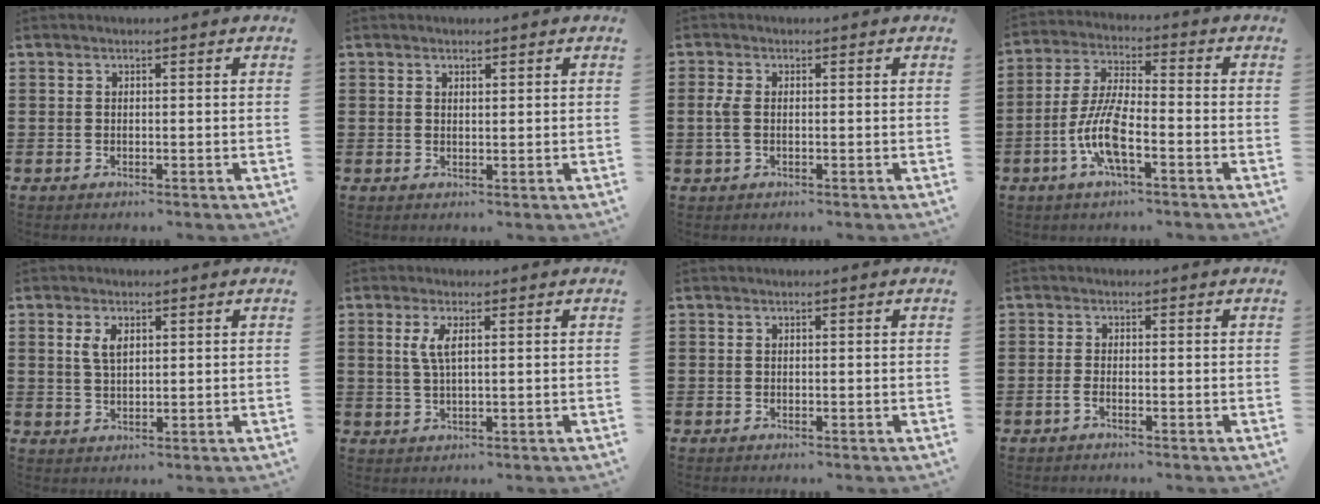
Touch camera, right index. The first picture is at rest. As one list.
[{"total": 0.9, "force": [0.8, 0.3, 0.3], "torque": [-0.006, 0.003, 0.016]}, {"total": 2.6, "force": [-0.3, 1.2, 2.3], "torque": [-0.068, -0.006, -0.013]}, {"total": 8.6, "force": [-3.4, 2.2, 7.5], "torque": [-0.179, -0.013, -0.072]}, {"total": 3.2, "force": [1.2, 1.6, 2.5], "torque": [-0.055, 0.006, 0.020]}, {"total": 3.1, "force": [0.9, 0.7, 2.9], "torque": [-0.061, 0.004, 0.014]}, {"total": 0.0}, {"total": 1.2, "force": [-0.8, 0.0, 0.8], "torque": [-0.023, -0.007, -0.017]}]